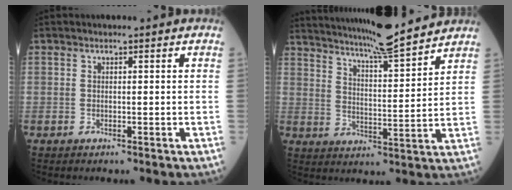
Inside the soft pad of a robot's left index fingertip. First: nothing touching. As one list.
[{"total": 15.3, "force": [13.9, 0.2, 6.5], "torque": [-0.116, 0.001, 0.209]}]